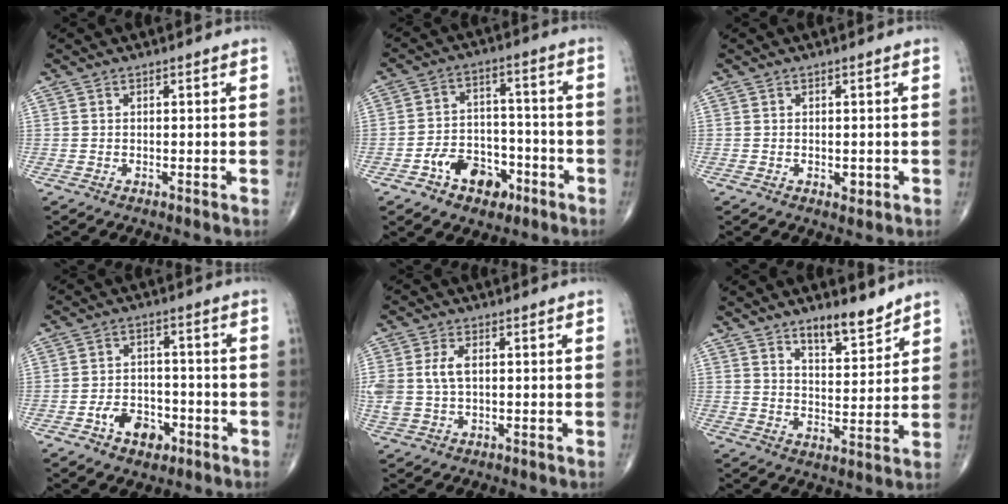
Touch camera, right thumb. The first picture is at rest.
{"total": 10.3, "force": [-5.3, 6.9, 5.5], "torque": [-0.050, 0.045, -0.085]}
{"total": 1.5, "force": [-0.4, 1.0, 1.1], "torque": [-0.009, -0.002, -0.004]}
{"total": 7.5, "force": [-3.6, 5.0, 4.4], "torque": [-0.044, 0.027, -0.058]}
{"total": 6.4, "force": [0.7, 3.9, 5.0], "torque": [-0.123, 0.009, 0.018]}
{"total": 8.0, "force": [6.2, 2.7, 4.3], "torque": [-0.048, -0.050, 0.102]}